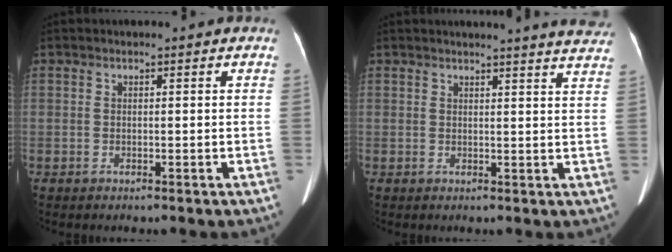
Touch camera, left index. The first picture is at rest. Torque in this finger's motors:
{"motor_torque": [0.06, -0.94, 0.11, 0.01]}